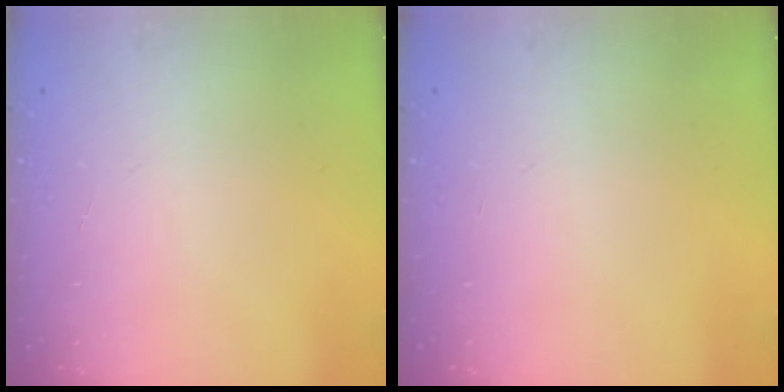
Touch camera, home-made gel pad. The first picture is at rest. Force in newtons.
{"total": 0.0}